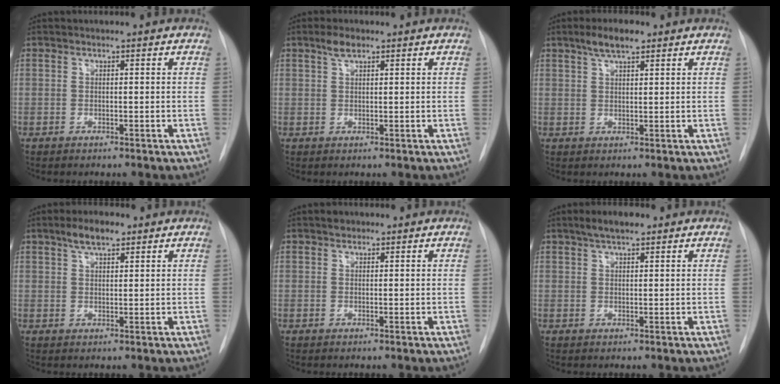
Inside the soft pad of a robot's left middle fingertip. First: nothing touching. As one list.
[{"total": 2.3, "force": [1.5, 0.8, 1.4], "torque": [-0.030, 0.006, 0.030]}, {"total": 4.5, "force": [3.1, 1.2, 3.1], "torque": [-0.061, 0.010, 0.054]}, {"total": 3.9, "force": [2.7, 1.4, 2.6], "torque": [-0.049, 0.009, 0.047]}, {"total": 1.0, "force": [0.7, 0.6, 0.2], "torque": [-0.005, 0.003, 0.010]}, {"total": 3.7, "force": [2.6, 1.0, 2.4], "torque": [-0.047, 0.011, 0.044]}]